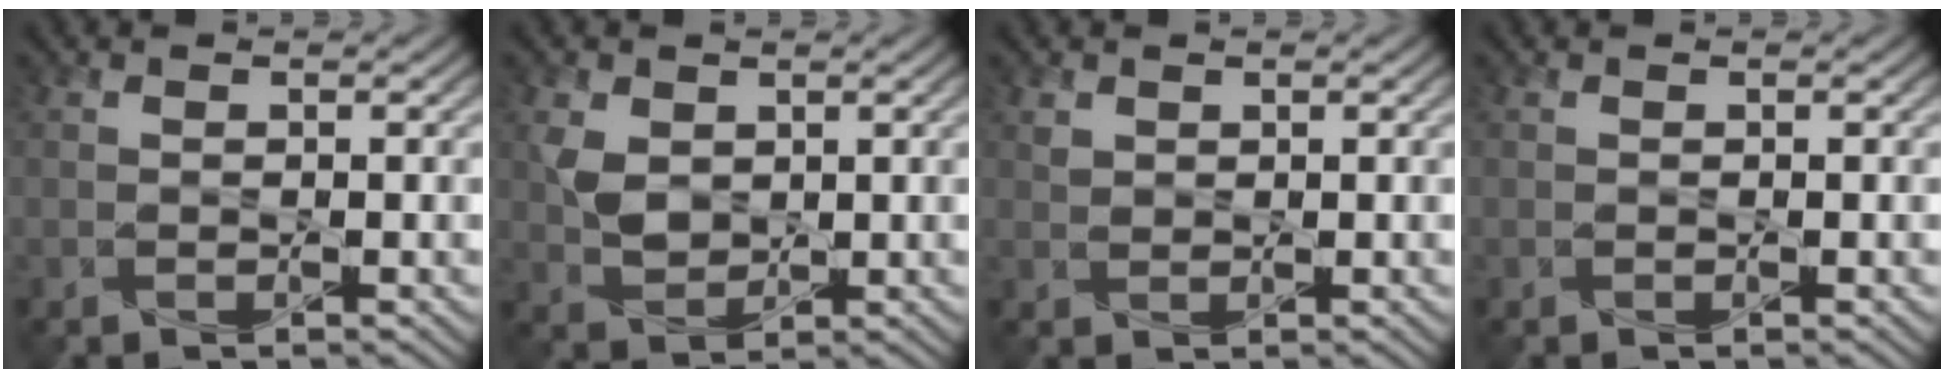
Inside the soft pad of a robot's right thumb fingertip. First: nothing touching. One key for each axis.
{"total": 3.7, "fx": 1.0, "fy": 2.8, "fz": 2.2, "tx": -0.060, "ty": -0.004, "tz": 0.023}
{"total": 0.9, "fx": 0.6, "fy": 0.7, "fz": 0.2, "tx": -0.009, "ty": -0.002, "tz": 0.014}
{"total": 0.0}